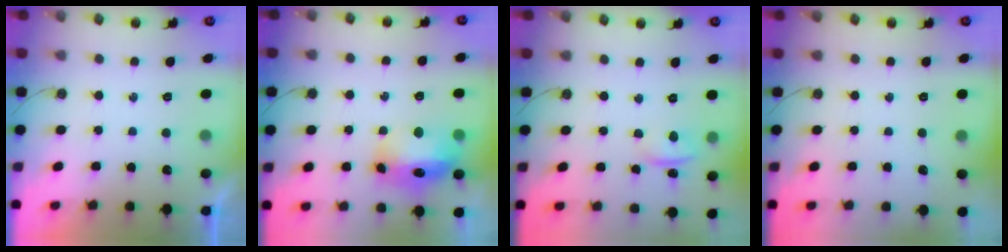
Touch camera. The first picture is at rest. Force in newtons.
{"total": 13.3, "press": 13.2, "slide": 1.2}
{"total": 2.2, "press": 1.7, "slide": 1.5}
{"total": 0.0}